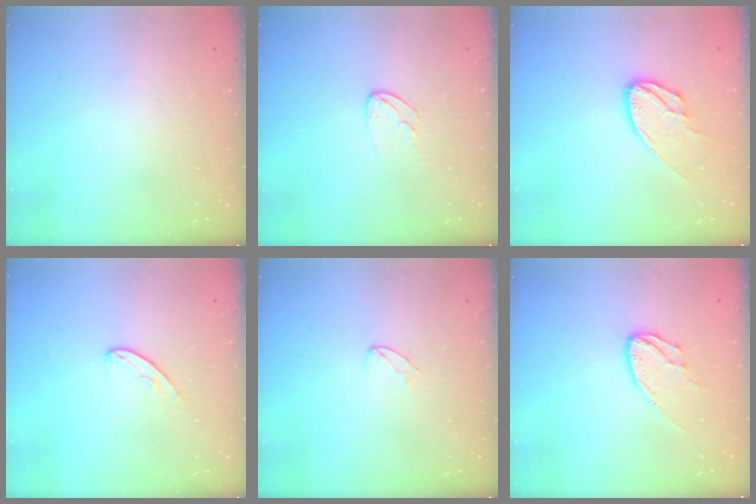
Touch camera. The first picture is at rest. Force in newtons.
{"total": 5.6, "press": 5.5, "slide": 0.6}
{"total": 11.2, "press": 11.2, "slide": 0.9}
{"total": 5.0, "press": 5.0, "slide": 0.5}
{"total": 3.7, "press": 3.7, "slide": 0.3}
{"total": 9.3, "press": 9.2, "slide": 0.5}